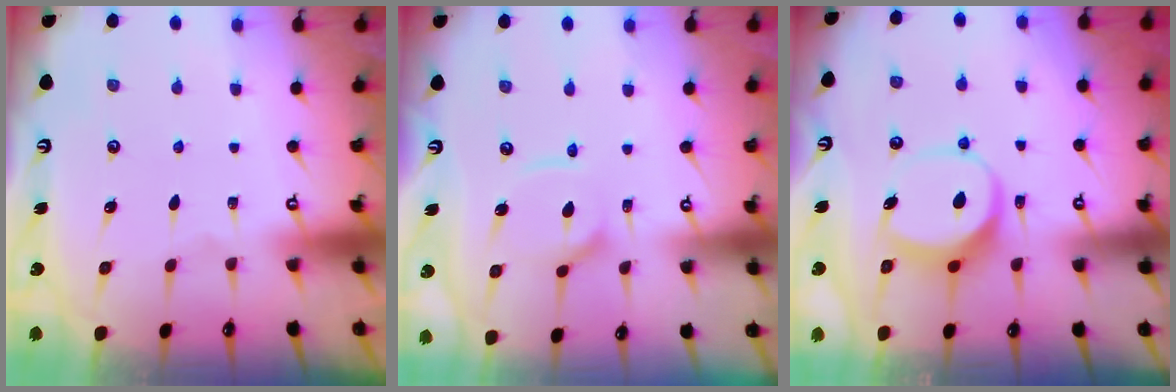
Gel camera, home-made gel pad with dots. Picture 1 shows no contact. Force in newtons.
{"total": 8.6, "press": 8.6, "slide": 0.9}
{"total": 9.4, "press": 9.4, "slide": 0.4}